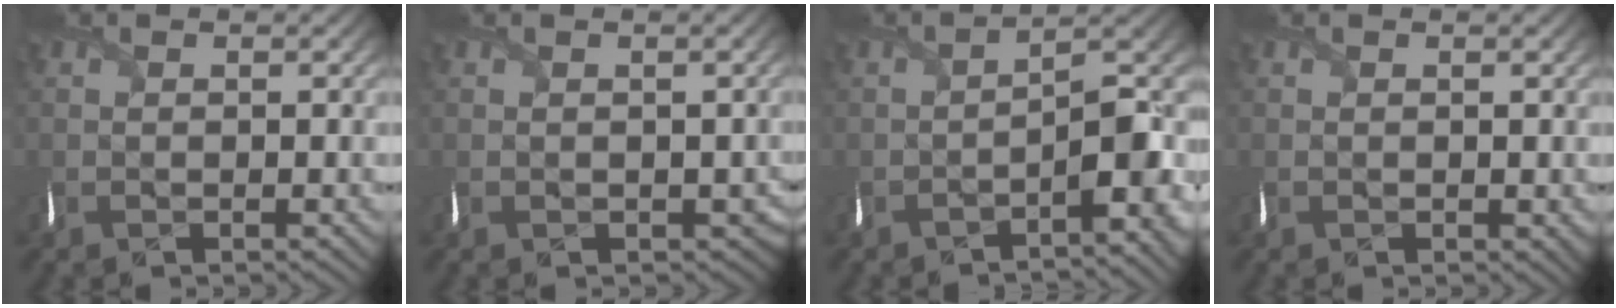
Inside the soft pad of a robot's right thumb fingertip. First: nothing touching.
{"total": 2.6, "force": [-0.3, 2.2, 1.3], "torque": [-0.019, -0.014, -0.004]}
{"total": 7.5, "force": [-4.0, 1.8, 6.1], "torque": [-0.082, 0.001, -0.068]}
{"total": 0.9, "force": [0.1, 0.8, 0.4], "torque": [-0.009, -0.002, 0.002]}